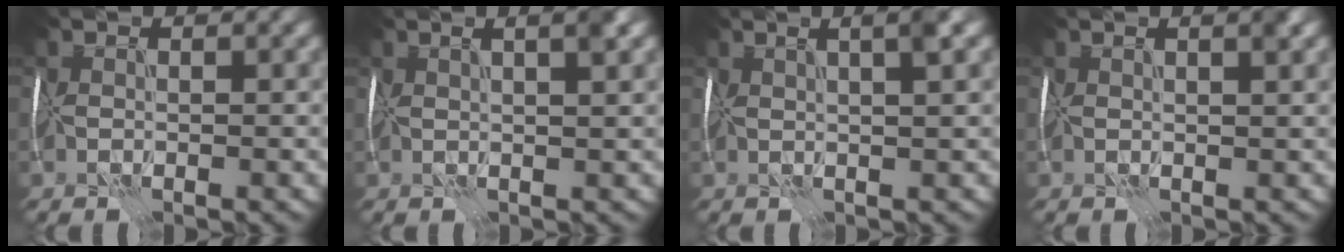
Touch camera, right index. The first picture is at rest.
{"total": 3.3, "force": [1.7, 0.5, 2.8], "torque": [-0.026, 0.020, 0.019]}
{"total": 3.3, "force": [1.6, 0.3, 2.8], "torque": [-0.031, 0.019, 0.022]}
{"total": 1.8, "force": [1.0, 0.3, 1.4], "torque": [-0.014, 0.007, 0.014]}